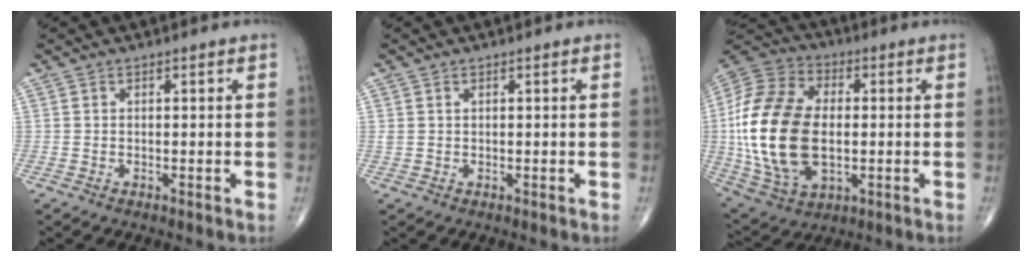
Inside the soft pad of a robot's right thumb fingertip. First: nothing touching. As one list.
[{"total": 0.7, "force": [0.4, 0.4, 0.5], "torque": [-0.008, 0.008, 0.010]}, {"total": 24.7, "force": [-0.9, 15.0, 19.6], "torque": [-0.409, -0.002, -0.008]}]